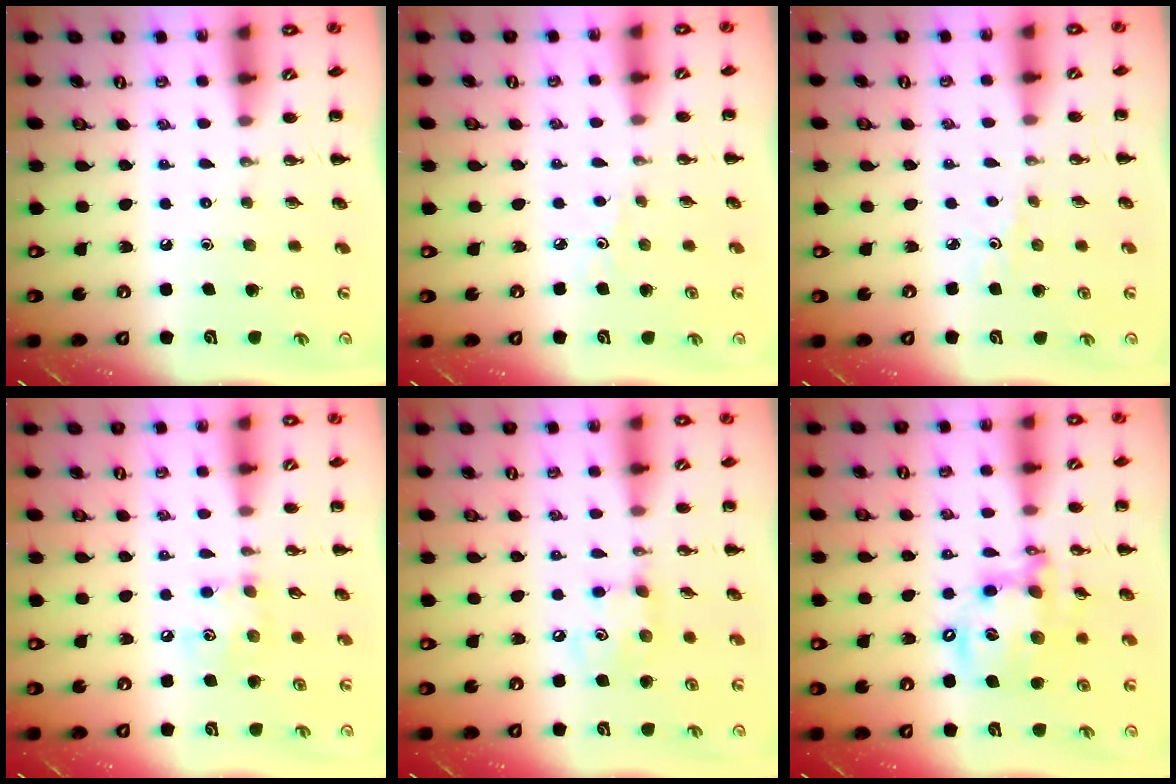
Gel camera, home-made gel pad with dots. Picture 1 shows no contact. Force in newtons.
{"total": 2.2, "press": 2.0, "slide": 0.9}
{"total": 2.2, "press": 2.1, "slide": 0.7}
{"total": 5.7, "press": 5.7, "slide": 0.4}
{"total": 5.5, "press": 5.5, "slide": 0.4}
{"total": 13.7, "press": 13.3, "slide": 3.4}